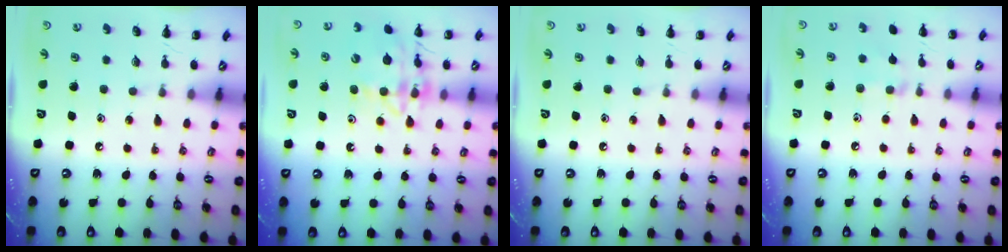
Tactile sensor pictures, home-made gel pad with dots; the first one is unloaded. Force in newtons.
{"total": 13.9, "press": 13.7, "slide": 2.1}
{"total": 0.0}
{"total": 6.6, "press": 6.3, "slide": 2.0}